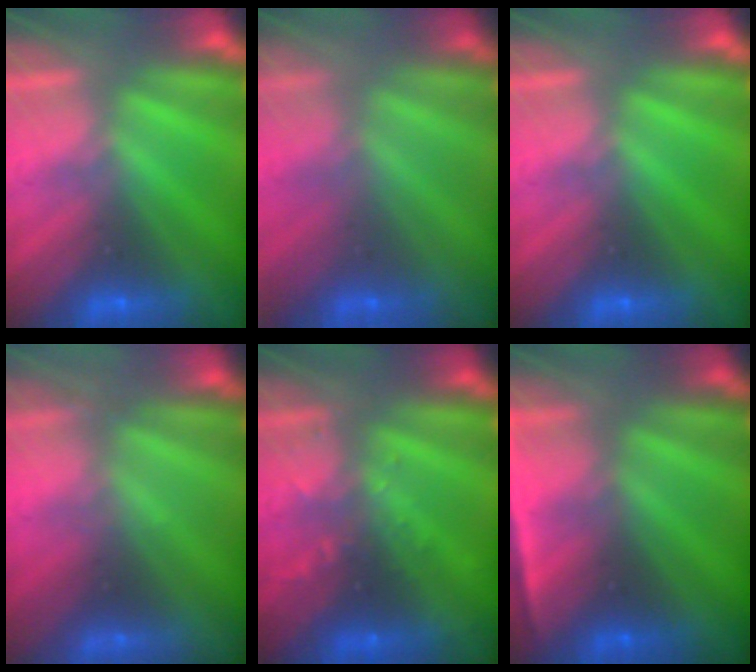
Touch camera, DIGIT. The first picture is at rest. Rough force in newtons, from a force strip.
{"total": 1.4}
{"total": 0.0}
{"total": 2.3}
{"total": 3.2}
{"total": 4.8}